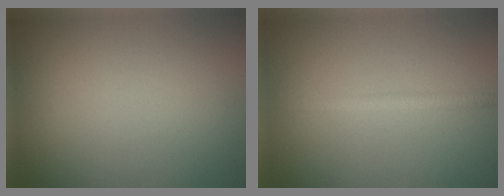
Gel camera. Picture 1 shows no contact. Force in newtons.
{"total": 1.7, "press": 1.7, "slide": 0.1}